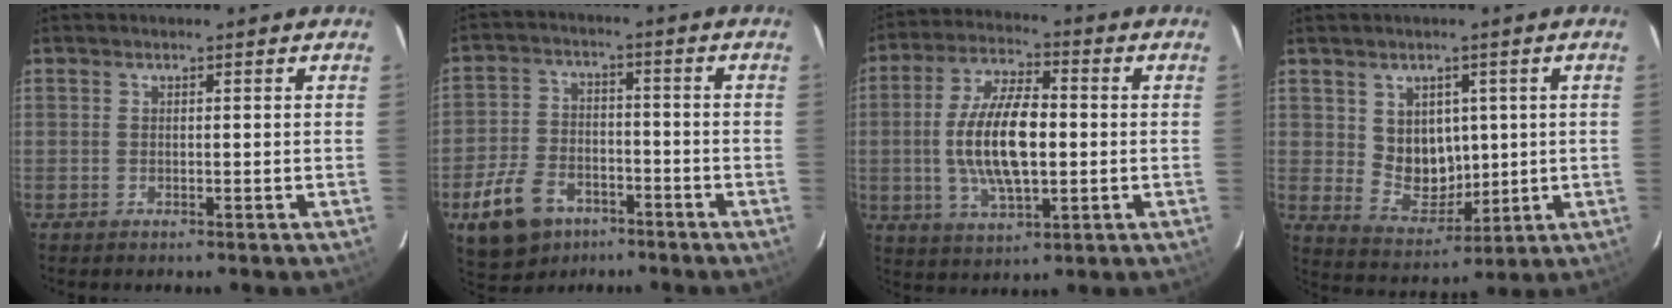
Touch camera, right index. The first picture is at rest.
{"total": 12.8, "force": [-7.6, 8.1, 6.4], "torque": [-0.159, 0.002, -0.122]}
{"total": 14.2, "force": [-0.7, 5.8, 13.0], "torque": [-0.256, 0.005, -0.011]}
{"total": 8.3, "force": [1.8, 6.9, 4.2], "torque": [-0.075, -0.001, 0.052]}